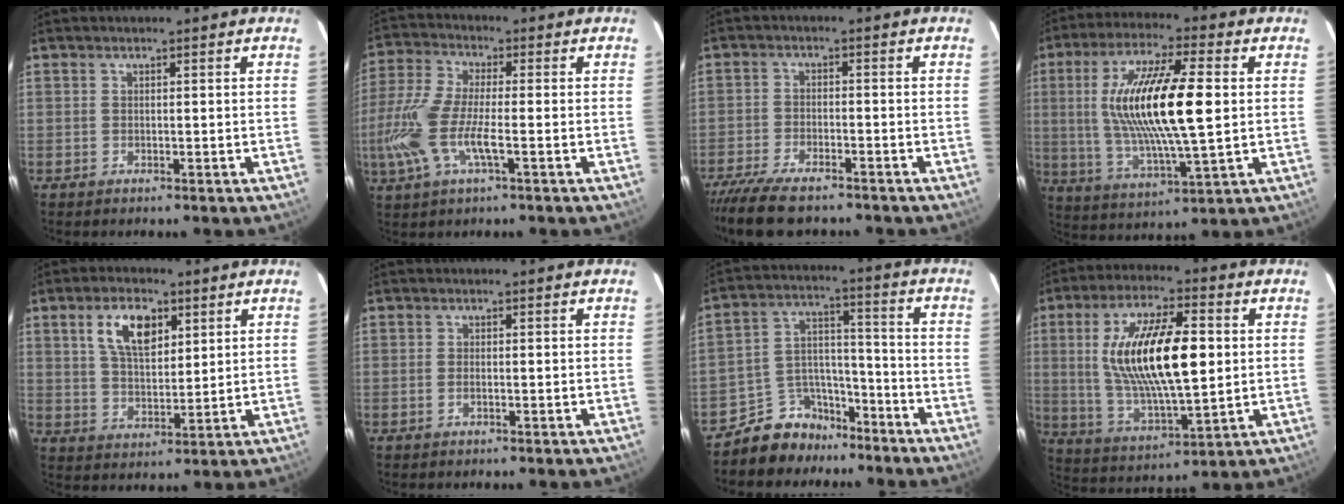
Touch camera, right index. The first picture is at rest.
{"total": 13.3, "force": [-3.3, 3.6, 12.4], "torque": [-0.276, -0.006, -0.068]}
{"total": 10.9, "force": [-9.2, 2.8, 5.1], "torque": [-0.121, -0.031, -0.161]}
{"total": 18.9, "force": [2.1, 3.9, 18.4], "torque": [-0.346, 0.001, 0.044]}
{"total": 9.2, "force": [4.2, 4.5, 6.9], "torque": [-0.127, 0.013, 0.079]}
{"total": 1.0, "force": [-0.4, 0.4, 0.8], "torque": [-0.017, 0.001, -0.008]}
{"total": 10.3, "force": [-8.1, 6.0, 1.6], "torque": [-0.034, 0.059, -0.131]}
{"total": 19.7, "force": [2.7, 6.9, 18.3], "torque": [-0.343, 0.003, 0.060]}